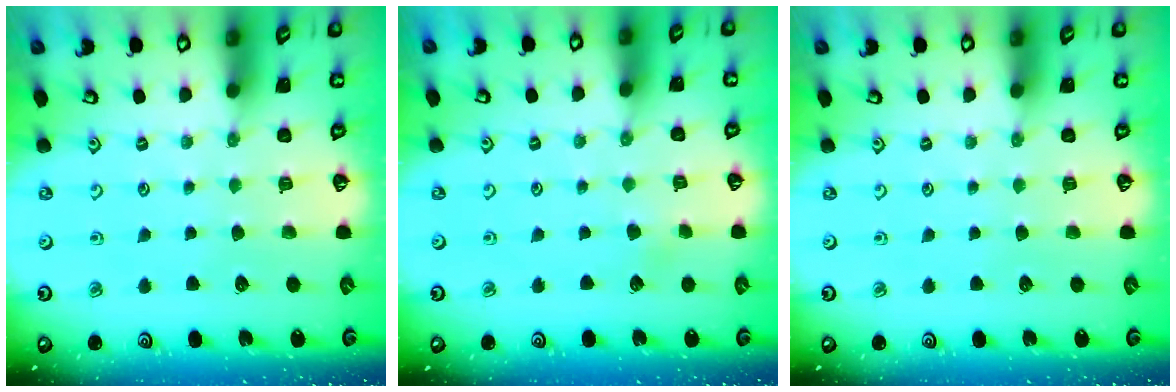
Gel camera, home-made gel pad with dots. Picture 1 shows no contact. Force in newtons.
{"total": 2.4, "press": 2.4, "slide": 0.3}
{"total": 0.0}